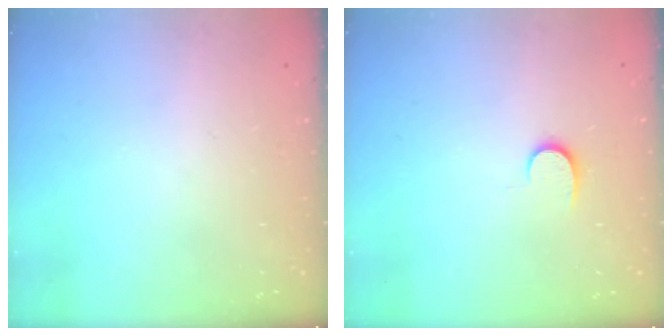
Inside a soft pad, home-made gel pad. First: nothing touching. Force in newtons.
{"total": 6.5, "press": 6.5, "slide": 0.7}